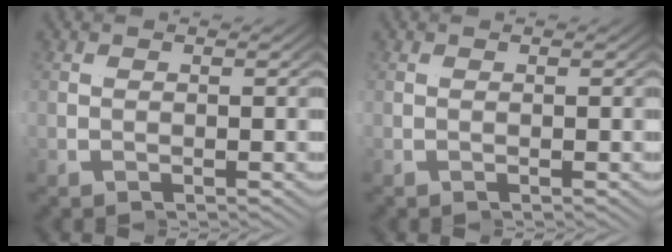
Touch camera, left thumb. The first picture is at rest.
{"total": 0.0}